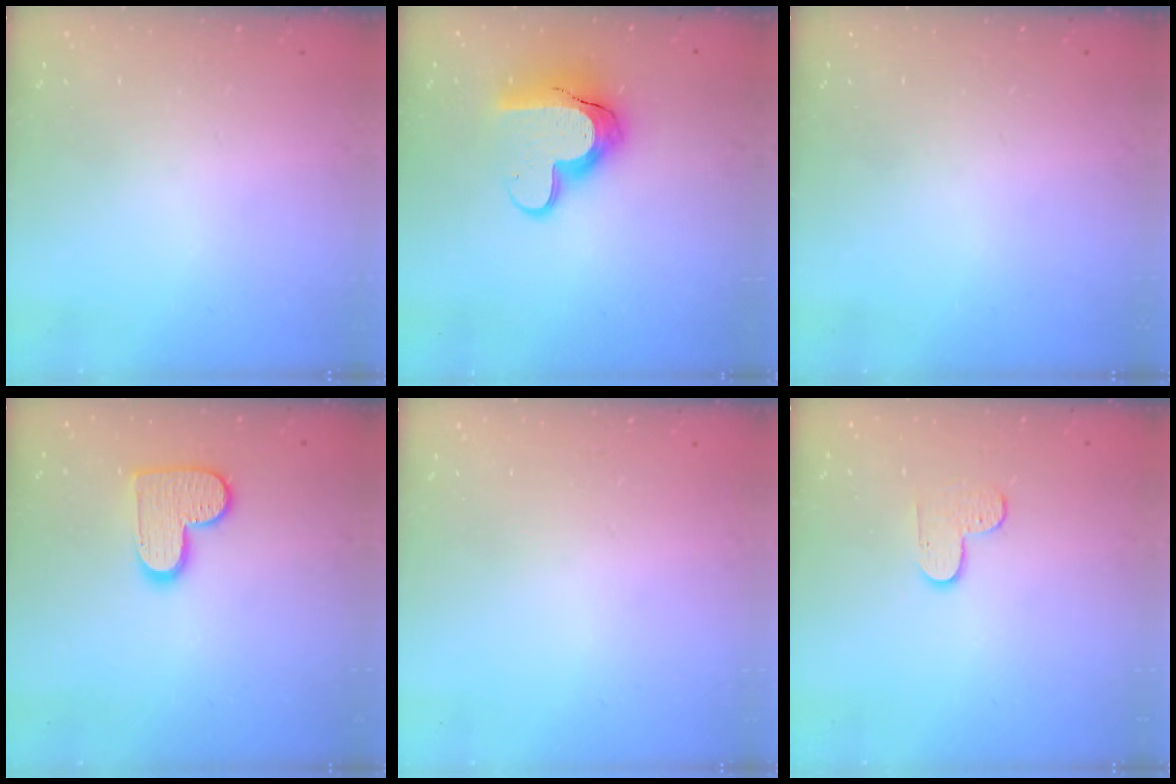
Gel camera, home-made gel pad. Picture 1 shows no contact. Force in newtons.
{"total": 14.0, "press": 13.9, "slide": 0.7}
{"total": 0.0}
{"total": 11.7, "press": 11.6, "slide": 0.6}
{"total": 0.8, "press": 0.8, "slide": 0.1}
{"total": 3.7, "press": 3.7, "slide": 0.4}